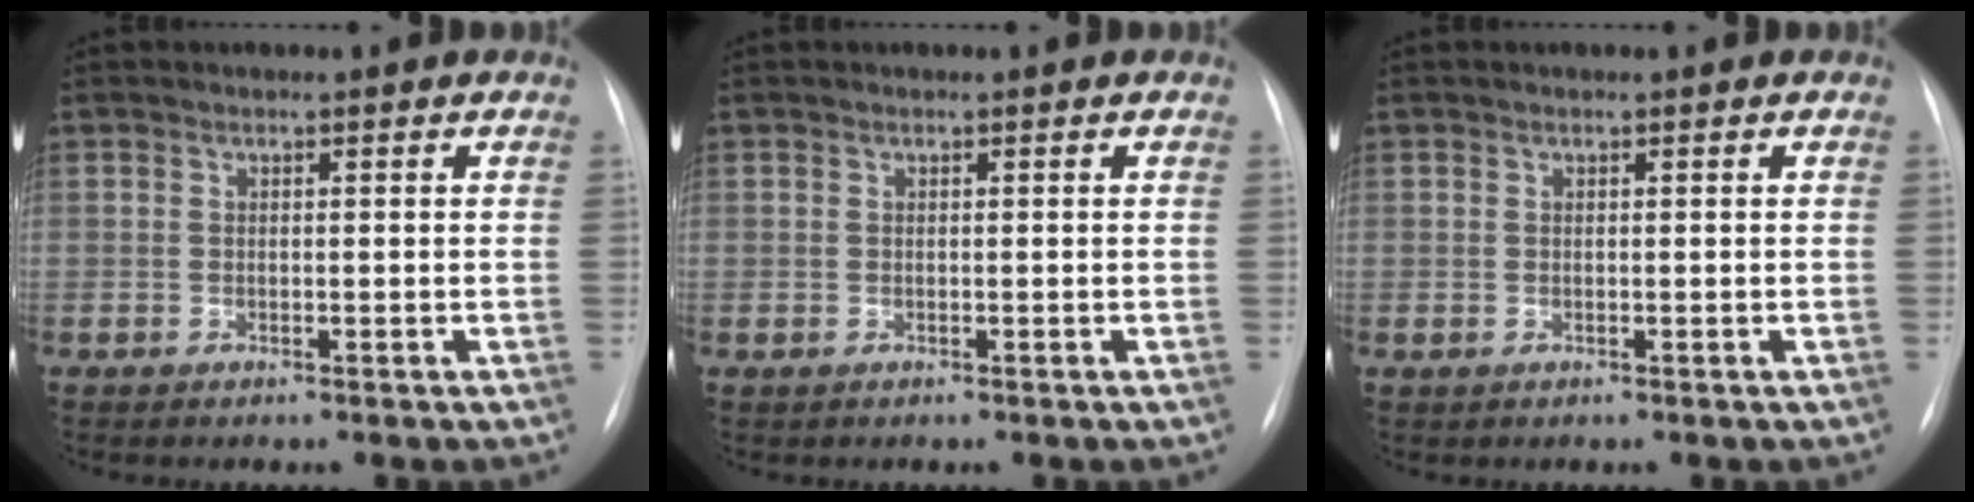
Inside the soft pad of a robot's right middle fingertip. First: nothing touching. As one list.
[{"total": 0.0}, {"total": 0.0}]